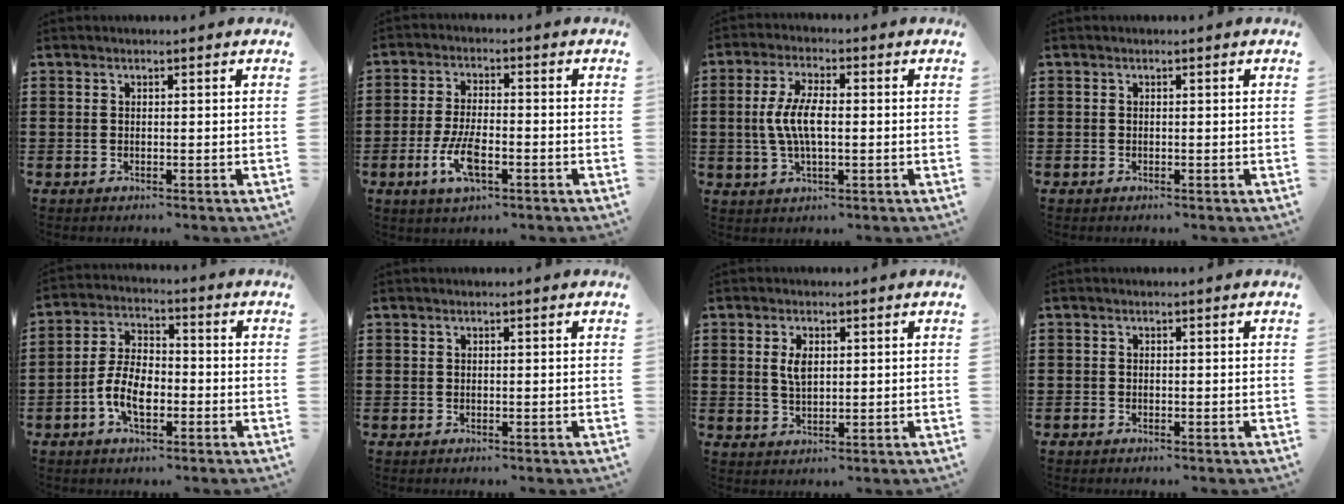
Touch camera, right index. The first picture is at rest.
{"total": 6.8, "force": [-2.7, 2.5, 5.7], "torque": [-0.126, -0.009, -0.051]}
{"total": 6.6, "force": [-0.3, 2.4, 6.2], "torque": [-0.139, -0.004, -0.015]}
{"total": 0.0}
{"total": 7.3, "force": [-2.6, 3.6, 5.8], "torque": [-0.134, 0.000, -0.054]}
{"total": 0.0}
{"total": 3.2, "force": [0.8, 1.6, 2.7], "torque": [-0.057, 0.007, 0.012]}
{"total": 0.5, "force": [-0.4, 0.2, 0.1], "torque": [-0.003, -0.002, -0.009]}